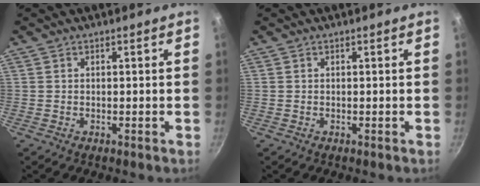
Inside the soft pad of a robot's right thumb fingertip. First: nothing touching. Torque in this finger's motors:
{"motor_torque": [-0.26, 0.03, 0.02, 0.00, 0.00]}